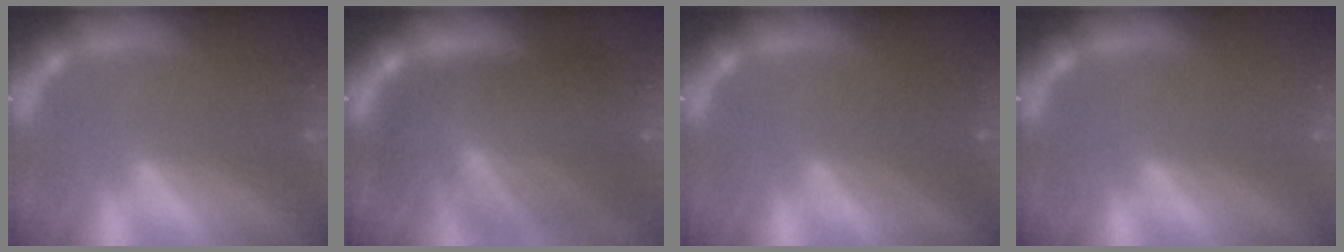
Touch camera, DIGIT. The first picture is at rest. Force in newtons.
{"total": 10.0}
{"total": 2.5}
{"total": 0.0}